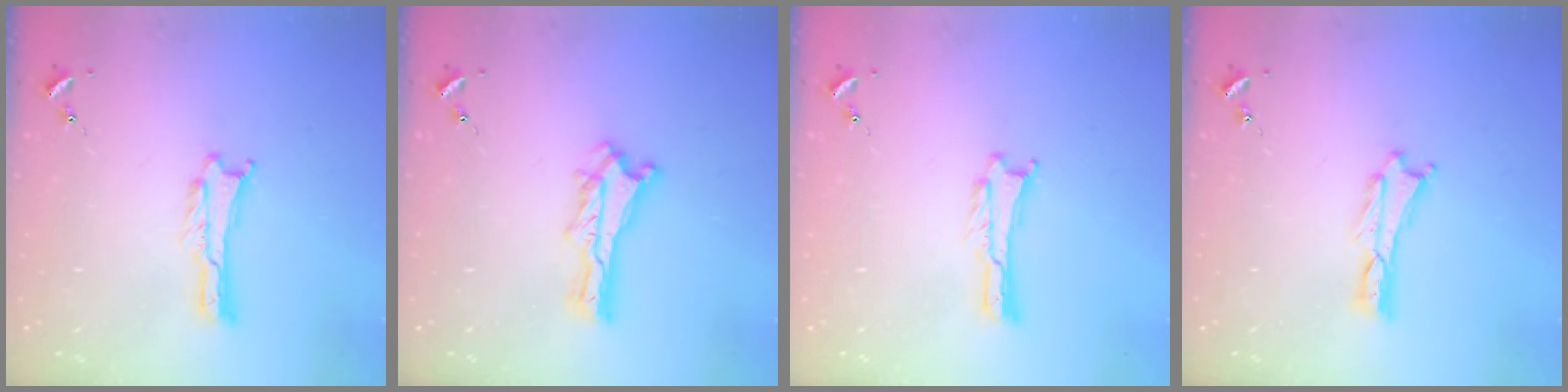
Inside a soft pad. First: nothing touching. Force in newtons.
{"total": 1.2, "press": 1.2, "slide": 0.2}
{"total": 0.0}
{"total": 0.0}